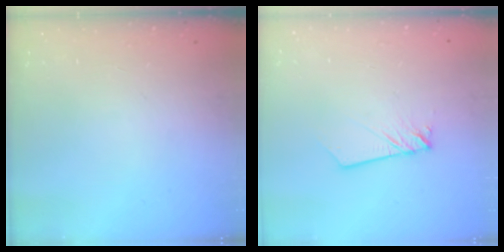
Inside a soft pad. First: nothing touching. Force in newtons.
{"total": 2.0, "press": 2.0, "slide": 0.2}